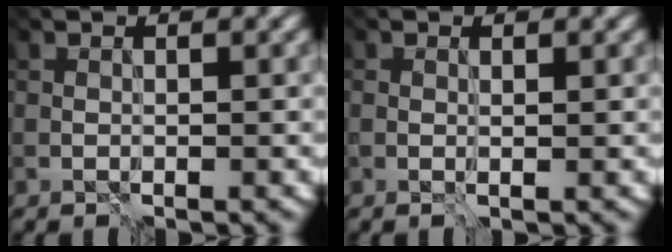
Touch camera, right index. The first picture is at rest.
{"total": 0.0}